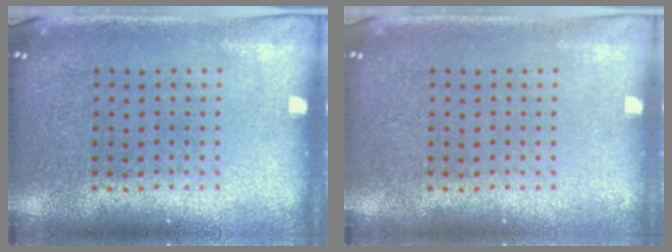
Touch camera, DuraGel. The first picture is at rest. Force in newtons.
{"total": 0.0}